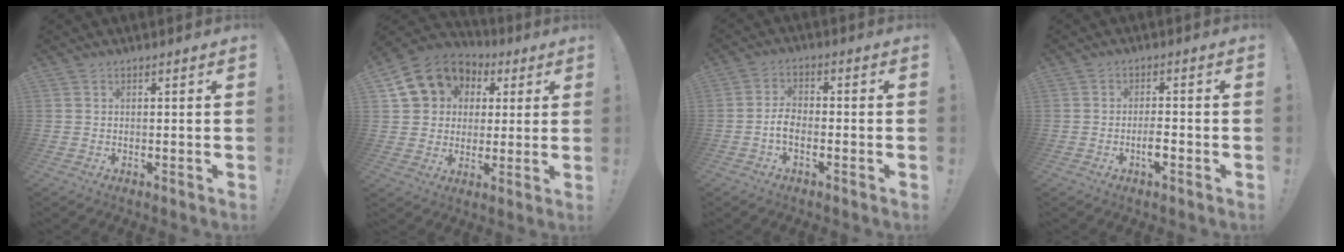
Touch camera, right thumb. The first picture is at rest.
{"total": 13.9, "force": [5.5, 11.7, 5.2], "torque": [-0.071, -0.025, 0.119]}
{"total": 4.9, "force": [-2.0, 2.5, 3.7], "torque": [-0.082, 0.004, -0.035]}
{"total": 3.9, "force": [-2.0, 2.3, 2.3], "torque": [-0.034, 0.010, -0.035]}